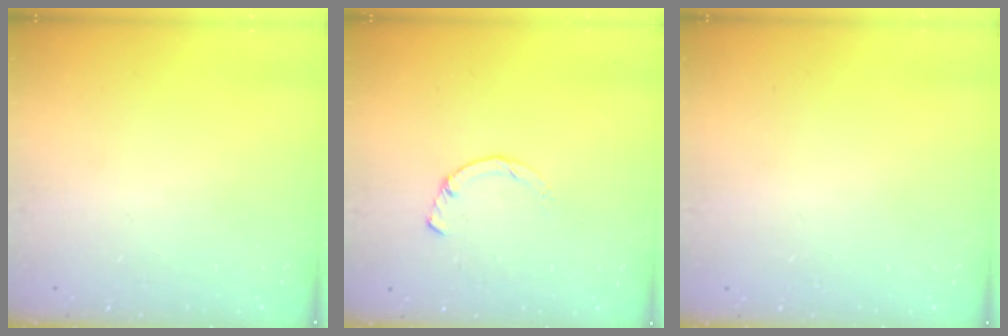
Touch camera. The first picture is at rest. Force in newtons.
{"total": 2.3, "press": 2.3, "slide": 0.1}
{"total": 2.4, "press": 2.4, "slide": 0.2}